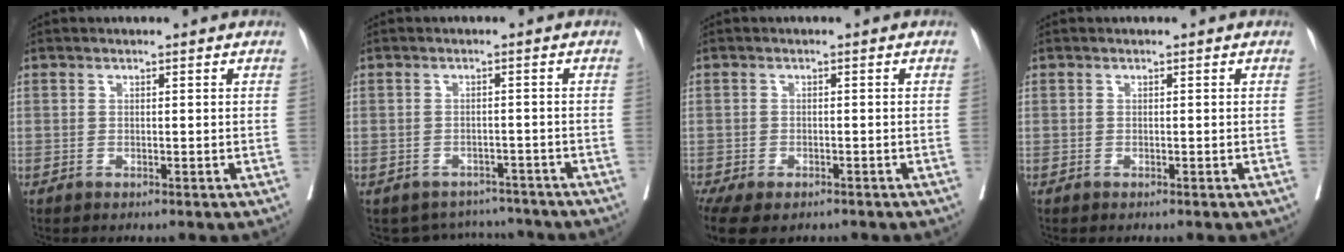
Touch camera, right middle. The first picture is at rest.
{"total": 6.6, "force": [-6.1, 2.4, -0.8], "torque": [0.019, 0.027, -0.075]}
{"total": 11.2, "force": [-7.4, 5.9, 6.0], "torque": [-0.150, -0.018, -0.101]}
{"total": 0.0}